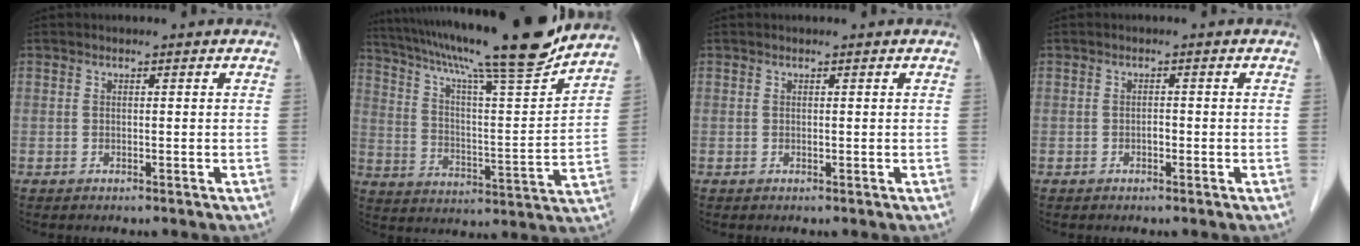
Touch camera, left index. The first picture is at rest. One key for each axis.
{"total": 22.9, "fx": 19.2, "fy": 0.2, "fz": 12.4, "tx": -0.212, "ty": -0.010, "tz": 0.294}
{"total": 0.0}
{"total": 0.5, "fx": -0.3, "fy": 0.3, "fz": 0.3, "tx": -0.005, "ty": 0.001, "tz": -0.007}